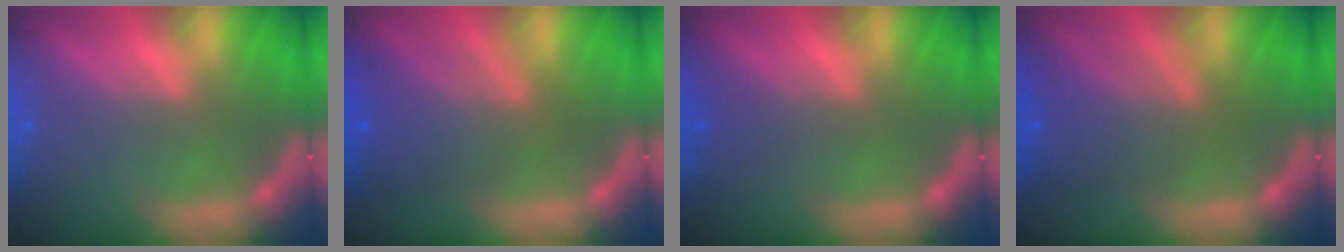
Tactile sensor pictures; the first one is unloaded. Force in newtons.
{"total": 6.0}
{"total": 1.5}
{"total": 5.5}